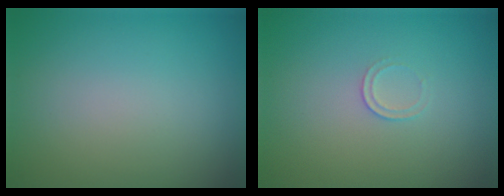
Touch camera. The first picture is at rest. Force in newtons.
{"total": 0.7, "press": 0.3, "slide": 0.6}